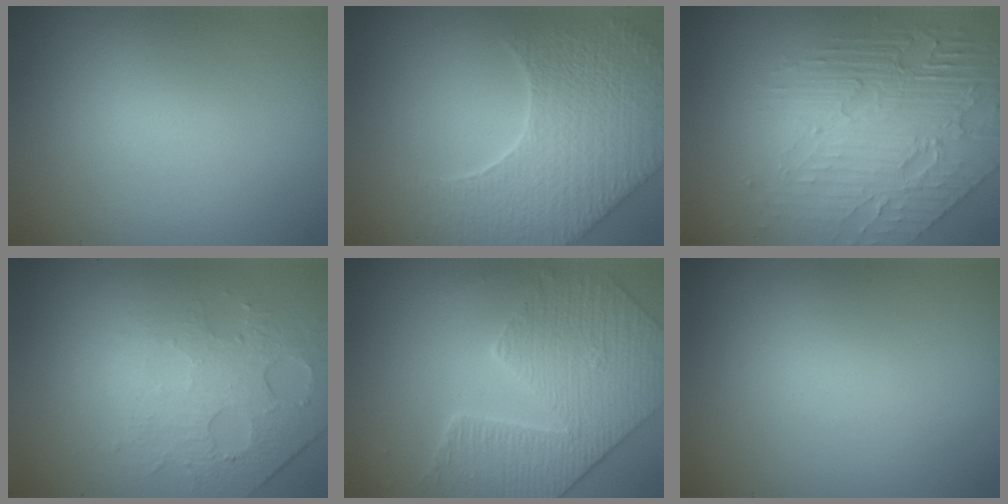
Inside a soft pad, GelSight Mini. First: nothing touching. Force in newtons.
{"total": 8.6, "press": 6.3, "slide": 5.9}
{"total": 8.1, "press": 5.5, "slide": 5.9}
{"total": 4.6, "press": 3.0, "slide": 3.5}
{"total": 5.3, "press": 5.0, "slide": 1.8}
{"total": 0.0}